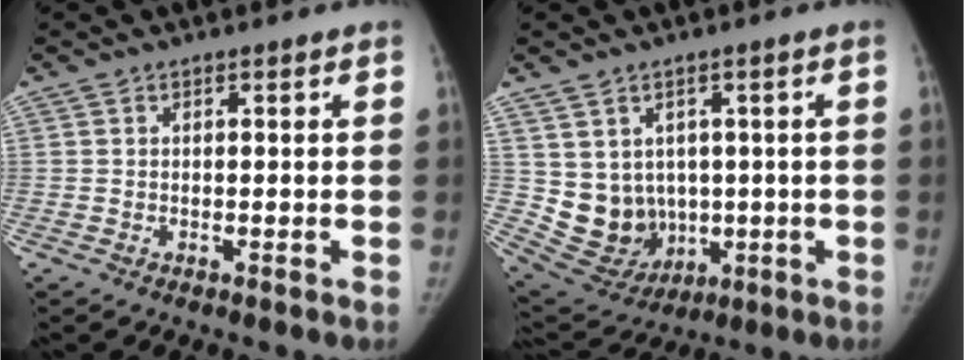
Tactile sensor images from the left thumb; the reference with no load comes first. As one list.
[{"total": 10.3, "force": [0.7, 9.0, 4.8], "torque": [-0.052, -0.006, 0.048]}]